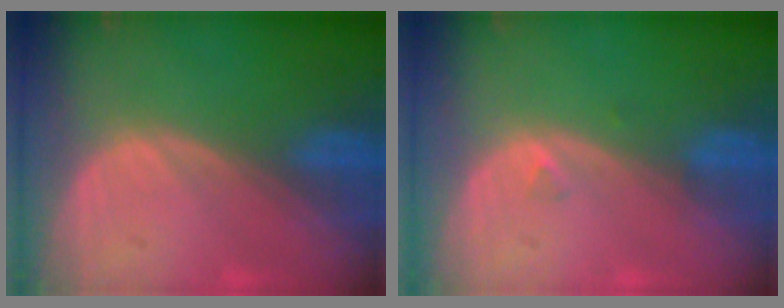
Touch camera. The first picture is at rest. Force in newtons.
{"total": 0.7, "press": 0.7, "slide": 0.2}